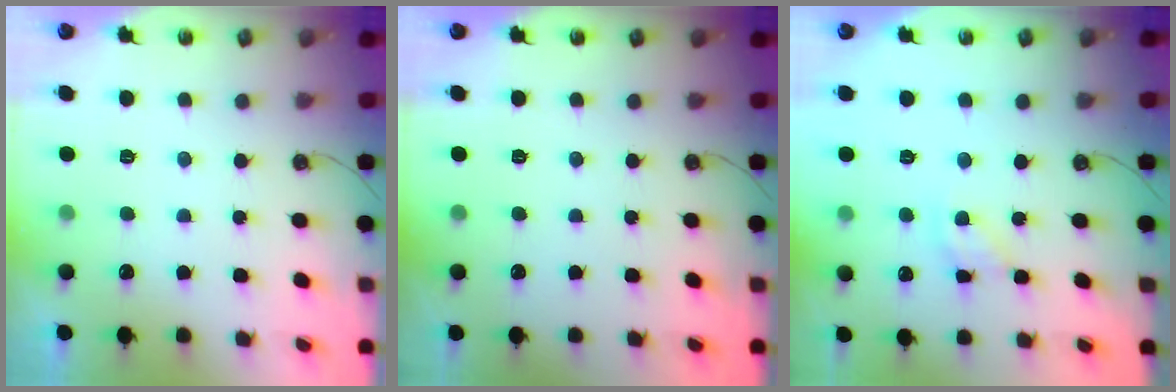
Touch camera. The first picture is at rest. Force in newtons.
{"total": 0.0}
{"total": 8.2, "press": 8.2, "slide": 0.4}